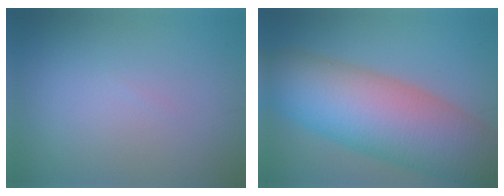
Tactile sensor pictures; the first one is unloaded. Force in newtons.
{"total": 13.7, "press": 13.7, "slide": 0.6}